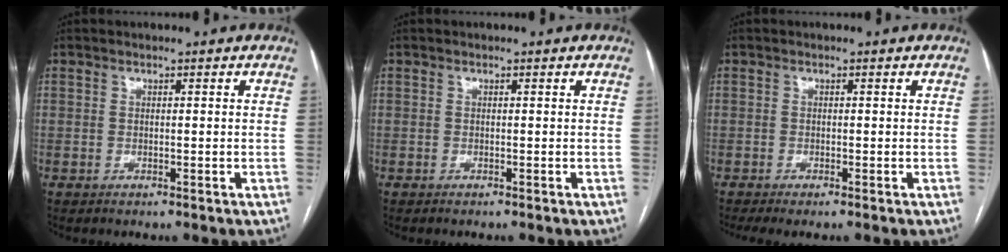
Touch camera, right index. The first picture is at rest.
{"total": 0.0}
{"total": 2.5, "force": [-1.8, 0.2, 1.8], "torque": [-0.024, -0.004, -0.030]}